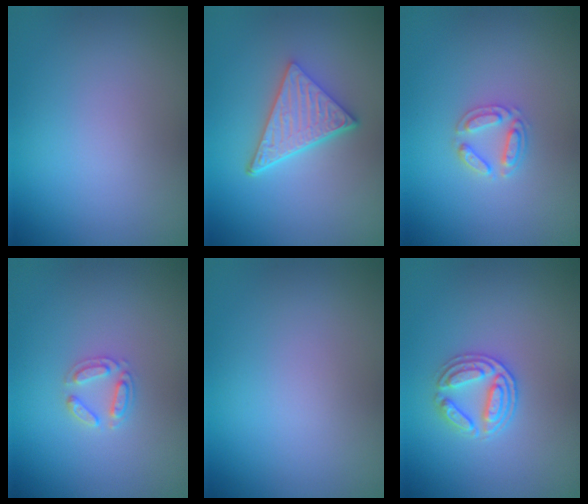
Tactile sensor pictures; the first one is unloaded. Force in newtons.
{"total": 4.9, "press": 3.5, "slide": 3.5}
{"total": 2.2, "press": 2.2, "slide": 0.3}
{"total": 1.9, "press": 1.9, "slide": 0.3}
{"total": 0.0}
{"total": 3.0, "press": 2.7, "slide": 1.2}